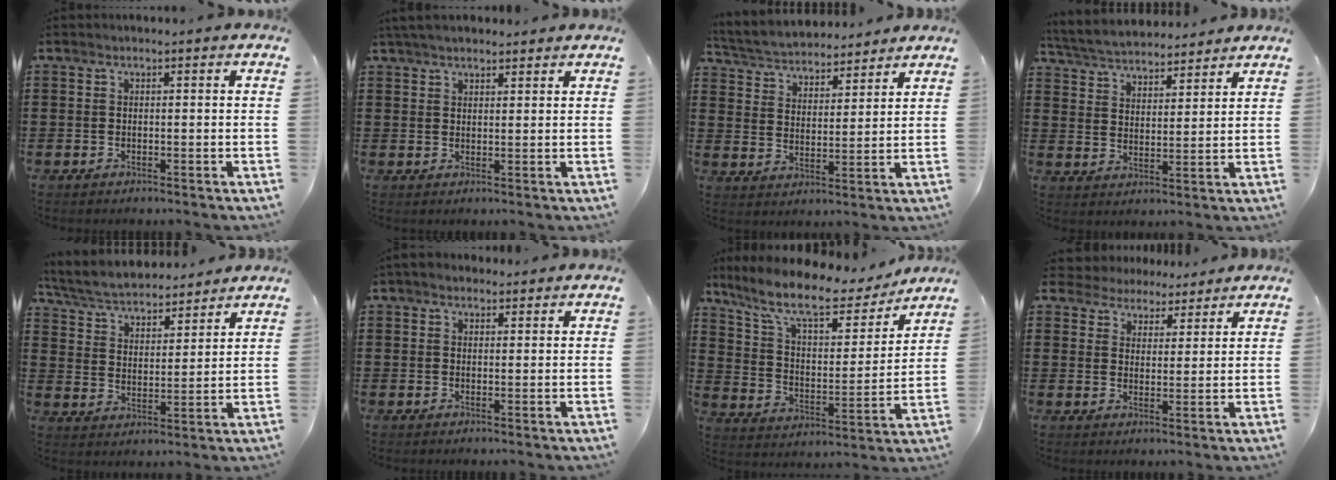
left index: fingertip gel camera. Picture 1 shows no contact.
{"total": 3.3, "force": [3.0, 0.7, 1.3], "torque": [-0.032, 0.000, 0.057]}
{"total": 4.4, "force": [4.3, 0.6, 0.1], "torque": [-0.028, -0.025, 0.073]}
{"total": 4.7, "force": [4.6, 0.7, 0.4], "torque": [-0.032, -0.024, 0.081]}
{"total": 5.4, "force": [5.2, 0.8, 1.2], "torque": [-0.050, -0.030, 0.088]}
{"total": 1.9, "force": [1.6, 0.9, 0.5], "torque": [-0.014, 0.008, 0.031]}
{"total": 10.8, "force": [8.8, 2.4, 5.8], "torque": [-0.140, -0.047, 0.149]}
{"total": 4.0, "force": [3.7, 1.7, -0.2], "torque": [-0.018, -0.008, 0.066]}